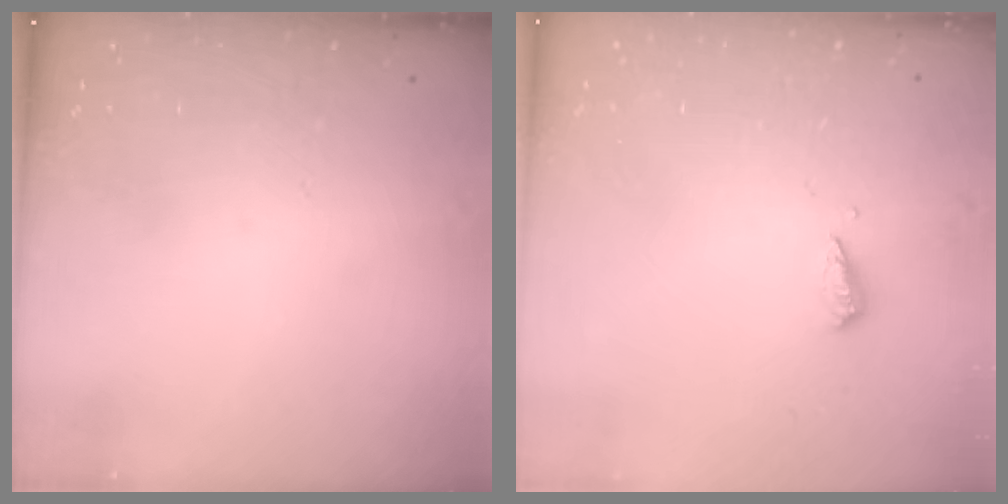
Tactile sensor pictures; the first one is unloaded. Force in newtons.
{"total": 3.1, "press": 3.1, "slide": 0.2}